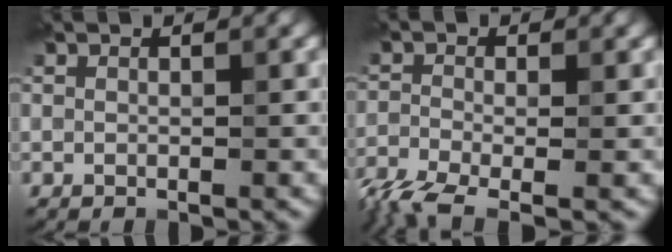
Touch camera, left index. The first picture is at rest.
{"total": 4.9, "force": [-3.5, 1.6, 3.1], "torque": [-0.066, -0.016, -0.078]}